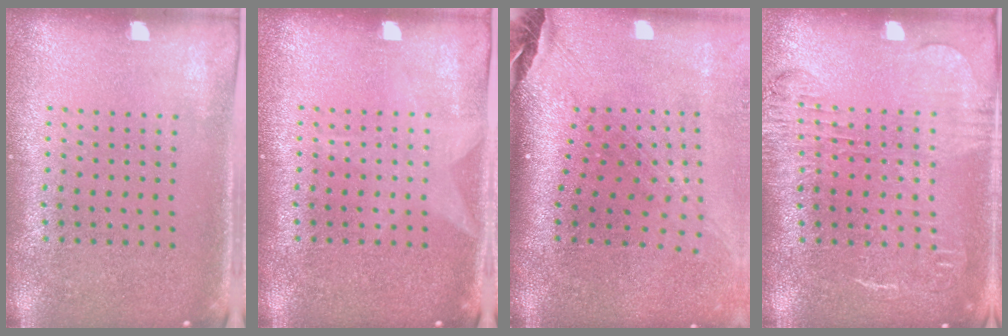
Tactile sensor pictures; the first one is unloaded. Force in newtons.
{"total": 0.9, "press": 0.9, "slide": 0.2}
{"total": 2.7, "press": 1.9, "slide": 1.9}
{"total": 1.7, "press": 1.5, "slide": 0.8}